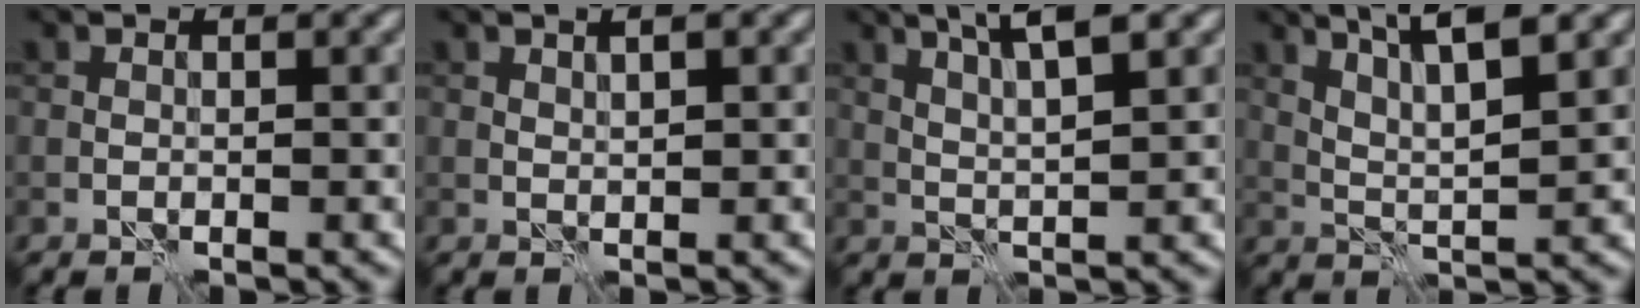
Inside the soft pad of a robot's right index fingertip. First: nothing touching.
{"total": 1.5, "force": [0.8, 0.3, 1.2], "torque": [-0.020, -0.003, 0.016]}
{"total": 4.6, "force": [2.5, 0.7, 3.7], "torque": [-0.071, 0.005, 0.049]}
{"total": 5.7, "force": [3.4, 1.0, 4.5], "torque": [-0.085, 0.005, 0.062]}